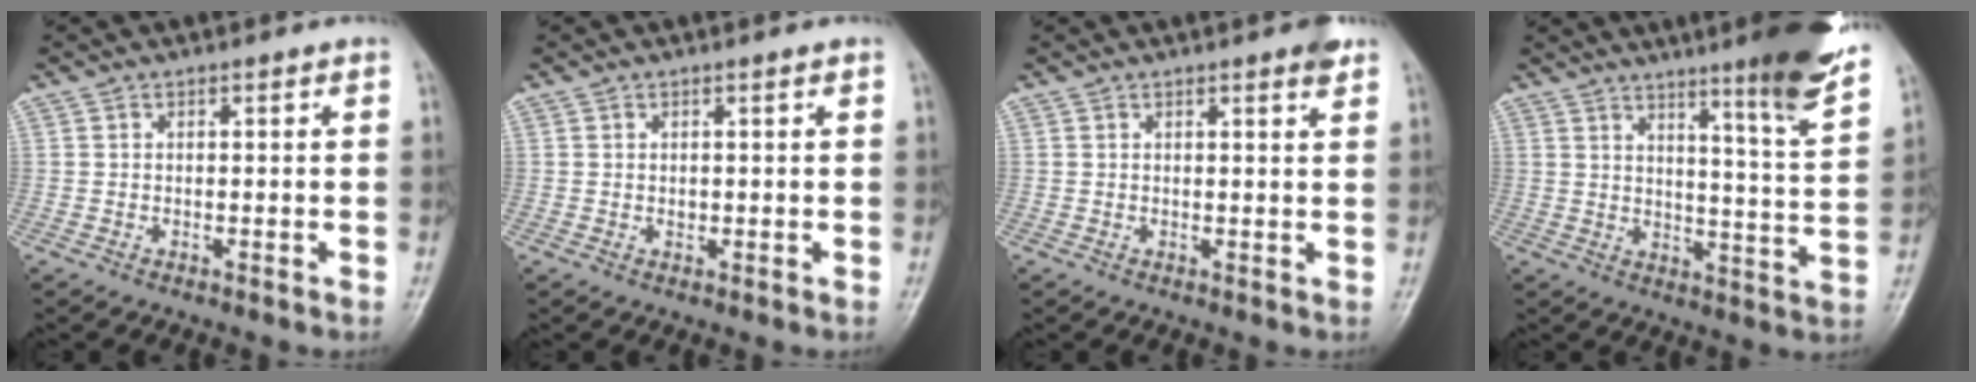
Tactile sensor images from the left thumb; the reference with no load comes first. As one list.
[{"total": 0.9, "force": [0.3, 0.6, 0.6], "torque": [-0.007, -0.001, 0.007]}, {"total": 2.2, "force": [1.5, 0.4, 1.6], "torque": [-0.019, -0.007, 0.017]}, {"total": 14.3, "force": [10.0, 0.8, 10.2], "torque": [-0.130, -0.063, 0.134]}]